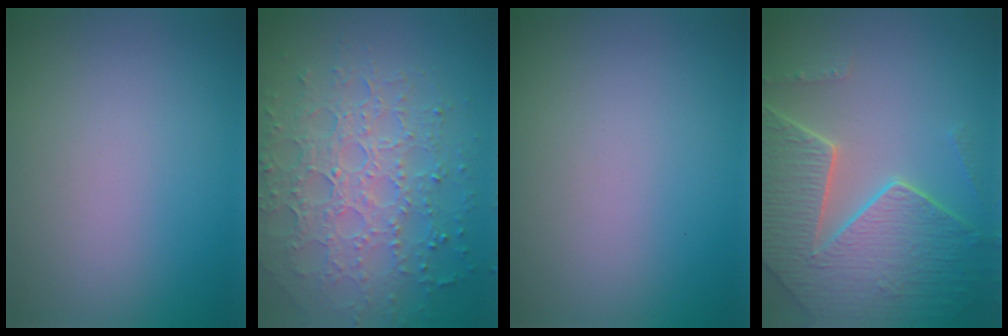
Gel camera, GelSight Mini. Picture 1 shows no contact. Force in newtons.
{"total": 7.0, "press": 5.0, "slide": 4.9}
{"total": 0.0}
{"total": 8.0, "press": 5.7, "slide": 5.6}